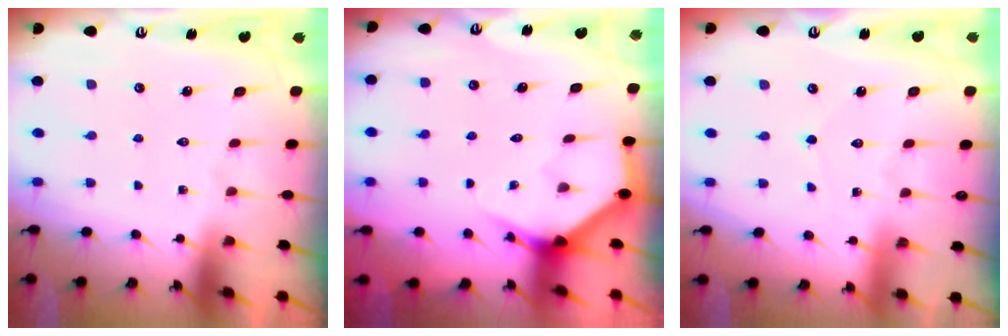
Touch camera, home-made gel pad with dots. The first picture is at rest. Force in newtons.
{"total": 3.8, "press": 3.8, "slide": 0.4}
{"total": 2.1, "press": 2.1, "slide": 0.1}